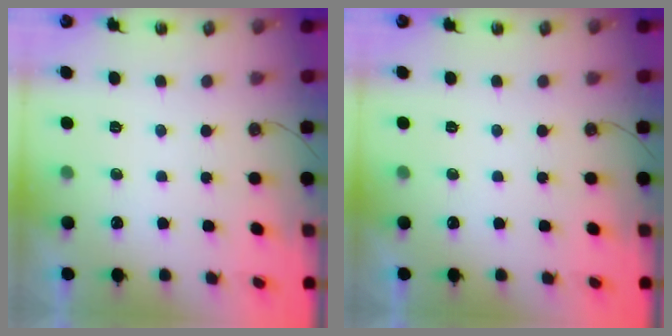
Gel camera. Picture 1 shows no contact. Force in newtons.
{"total": 0.0}